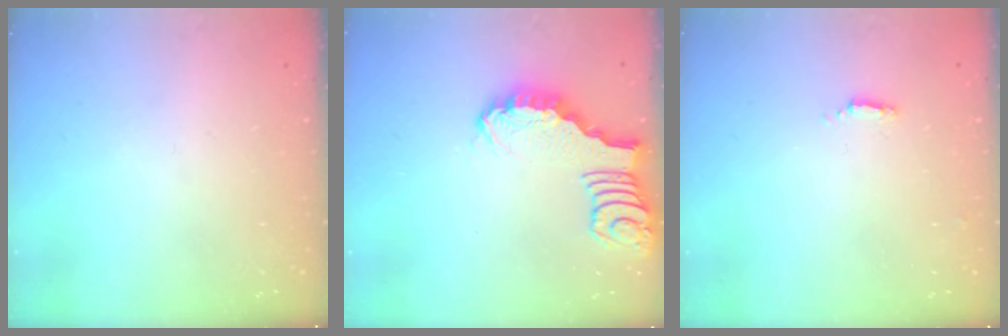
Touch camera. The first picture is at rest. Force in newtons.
{"total": 2.1, "press": 2.1, "slide": 0.2}
{"total": 2.0, "press": 2.0, "slide": 0.4}